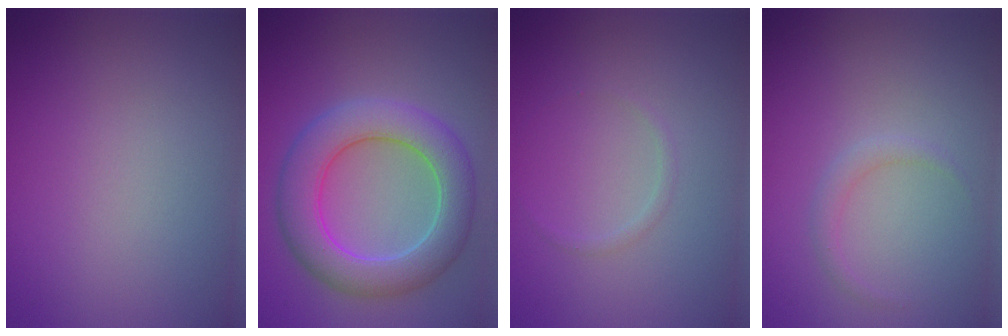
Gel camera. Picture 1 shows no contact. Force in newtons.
{"total": 6.6, "press": 6.6, "slide": 0.2}
{"total": 0.6, "press": 0.6, "slide": 0.0}
{"total": 1.1, "press": 1.1, "slide": 0.0}